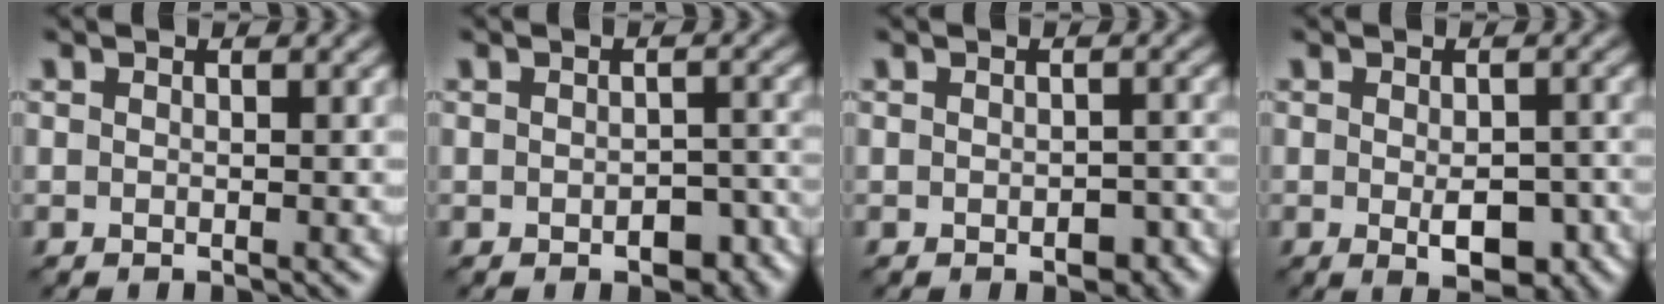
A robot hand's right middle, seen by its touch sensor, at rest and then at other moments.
{"total": 3.2, "force": [-1.3, 1.8, 2.2], "torque": [-0.026, -0.005, -0.012]}
{"total": 2.3, "force": [-0.8, 1.3, 1.7], "torque": [-0.023, -0.006, -0.006]}
{"total": 4.7, "force": [-1.4, 2.2, 3.9], "torque": [-0.057, -0.010, -0.016]}